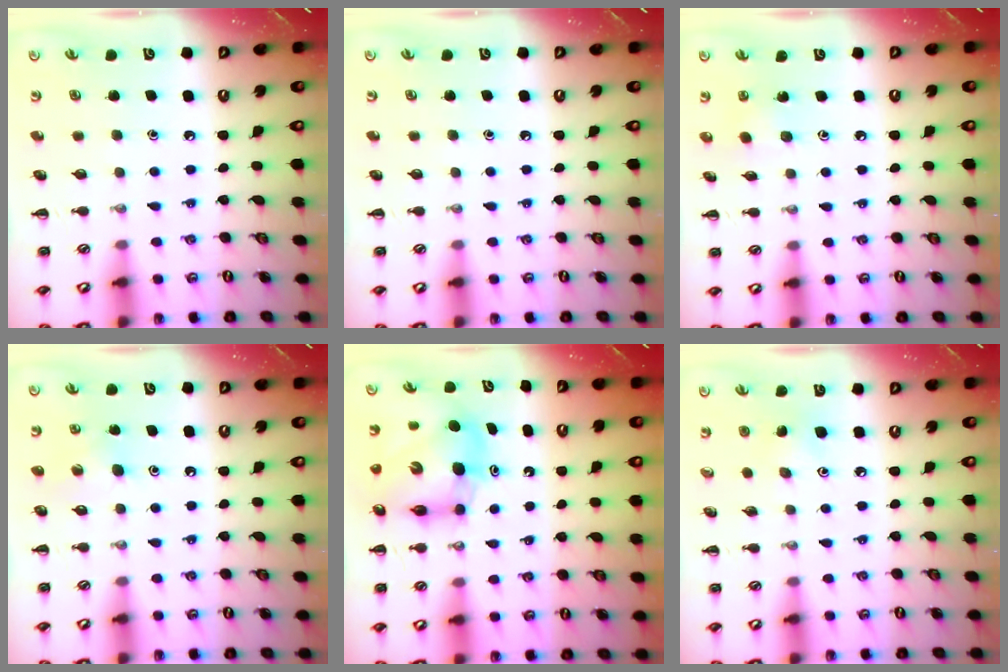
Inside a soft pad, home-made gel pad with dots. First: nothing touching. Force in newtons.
{"total": 0.0}
{"total": 2.4, "press": 2.3, "slide": 0.7}
{"total": 5.4, "press": 5.2, "slide": 1.5}
{"total": 8.8, "press": 8.4, "slide": 2.7}
{"total": 2.9, "press": 2.8, "slide": 0.8}